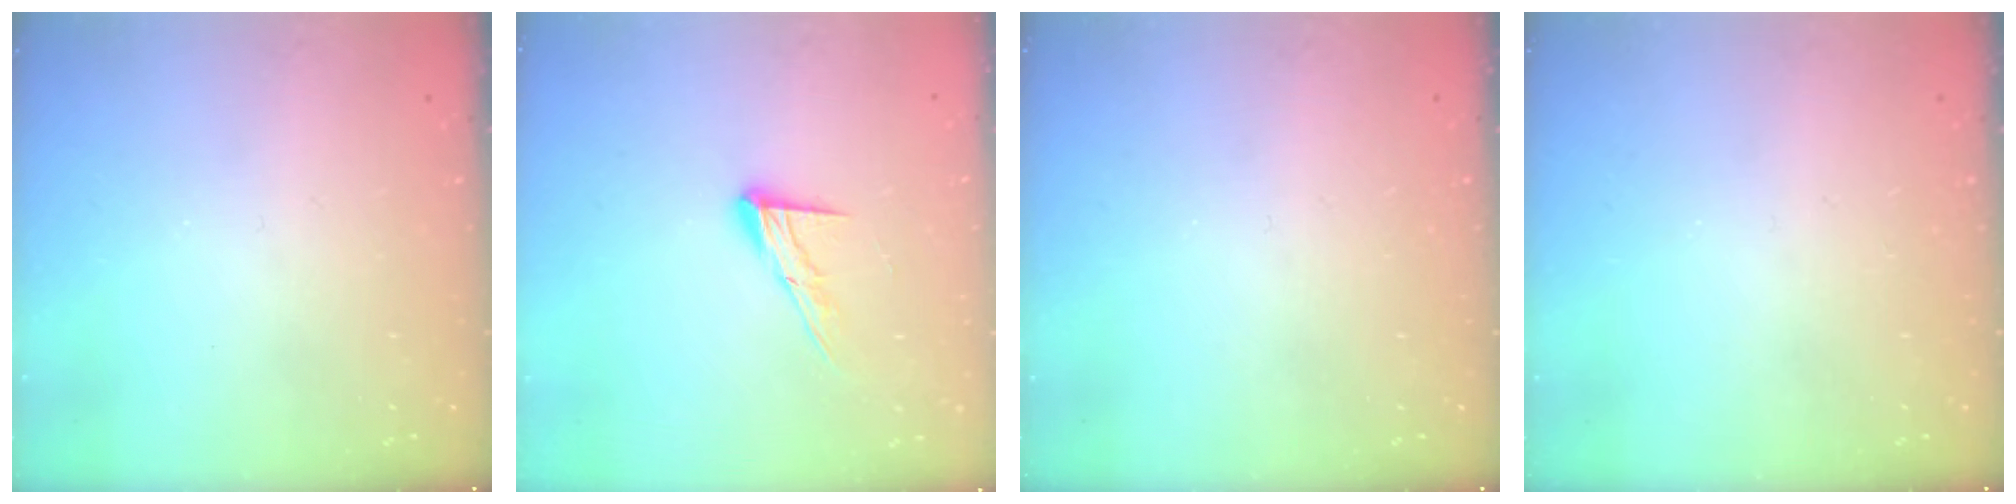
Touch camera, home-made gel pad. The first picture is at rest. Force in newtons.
{"total": 10.7, "press": 10.6, "slide": 1.3}
{"total": 0.0}
{"total": 0.0}